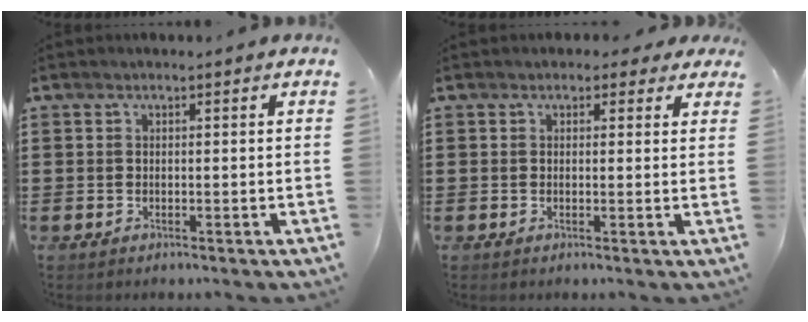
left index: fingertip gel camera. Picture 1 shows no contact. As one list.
[{"total": 1.5, "force": [0.8, 1.2, 0.5], "torque": [-0.009, 0.006, 0.012]}]